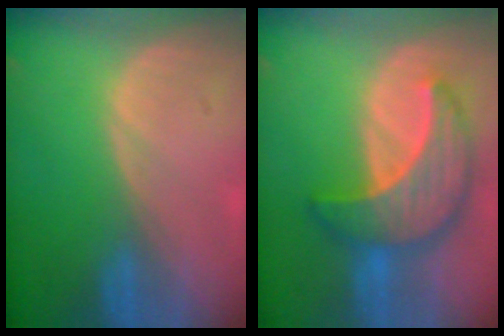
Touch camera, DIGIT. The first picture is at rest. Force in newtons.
{"total": 9.5, "press": 9.5, "slide": 0.7}